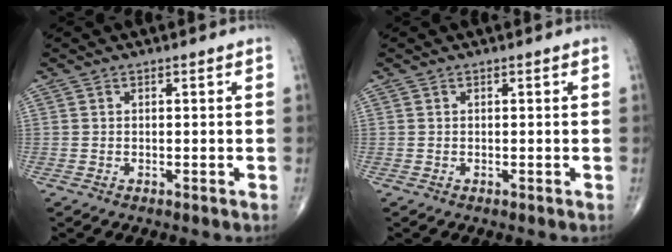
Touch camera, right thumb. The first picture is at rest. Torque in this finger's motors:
{"motor_torque": [0.00, 0.00, -0.02, 0.02, 0.00]}